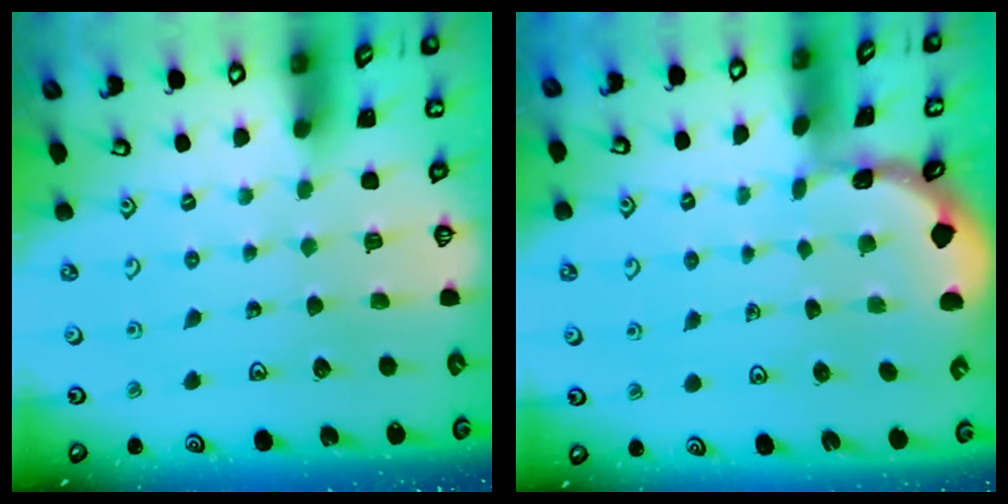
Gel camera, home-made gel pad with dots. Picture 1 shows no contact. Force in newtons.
{"total": 0.5, "press": 0.5, "slide": 0.2}